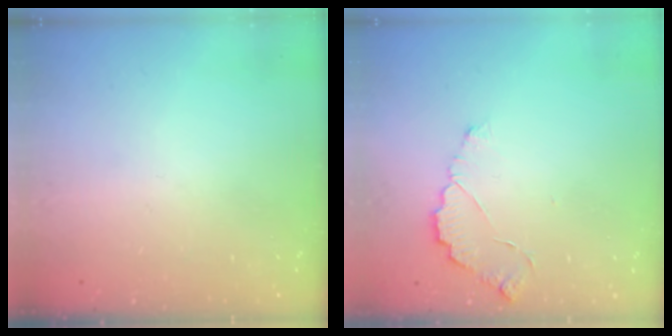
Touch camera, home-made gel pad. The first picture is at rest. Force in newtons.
{"total": 5.8, "press": 5.8, "slide": 0.4}